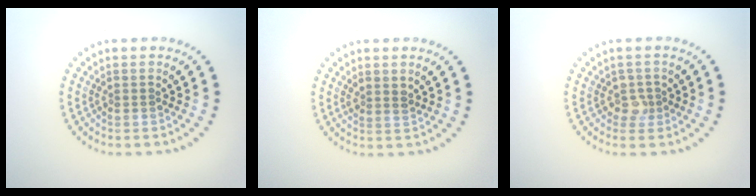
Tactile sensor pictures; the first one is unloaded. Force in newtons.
{"total": 1.4, "press": 1.1, "slide": 0.9}
{"total": 1.5, "press": 1.3, "slide": 0.8}